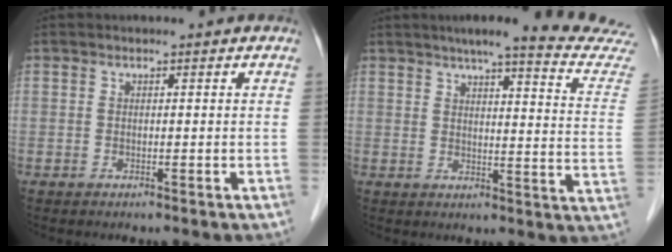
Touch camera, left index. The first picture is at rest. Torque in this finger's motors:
{"motor_torque": [0.75, -1.04, 0.24, 0.07]}